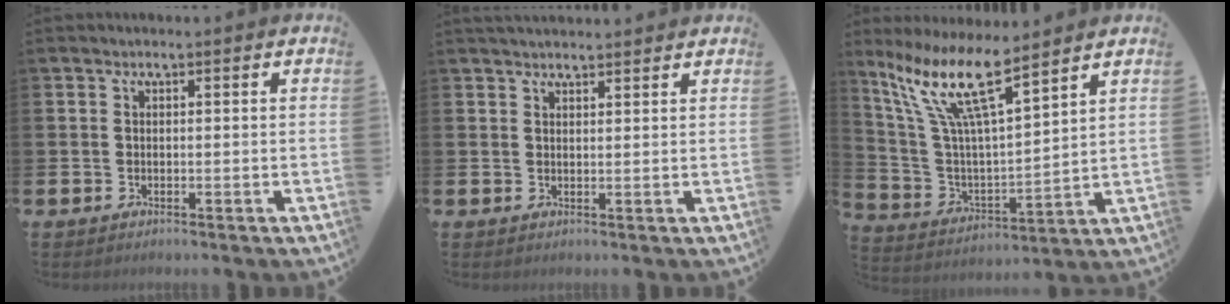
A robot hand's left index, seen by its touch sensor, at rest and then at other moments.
{"total": 2.2, "force": [2.2, 0.3, 0.2], "torque": [0.005, -0.012, 0.038]}
{"total": 12.1, "force": [8.7, 2.3, 8.1], "torque": [-0.185, -0.042, 0.149]}